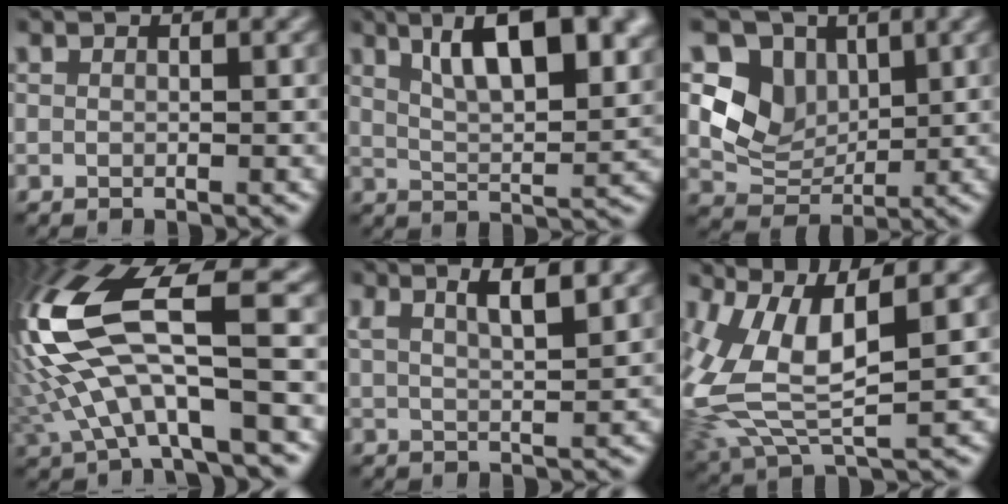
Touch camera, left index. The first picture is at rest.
{"total": 11.6, "force": [5.6, 4.3, 9.2], "torque": [-0.125, 0.014, 0.086]}
{"total": 4.5, "force": [1.4, 3.8, 2.0], "torque": [-0.038, -0.011, 0.022]}
{"total": 12.5, "force": [0.6, 4.1, 11.8], "torque": [-0.260, 0.013, 0.012]}
{"total": 3.6, "force": [2.0, 1.0, 2.8], "torque": [-0.041, -0.001, 0.035]}
{"total": 9.6, "force": [1.5, 3.8, 8.7], "torque": [-0.211, -0.008, 0.032]}